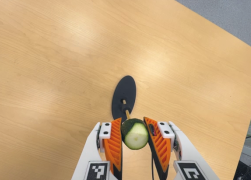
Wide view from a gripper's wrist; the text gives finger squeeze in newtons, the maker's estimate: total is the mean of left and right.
{"total": 9.5, "left": 9.1, "right": 10.0}